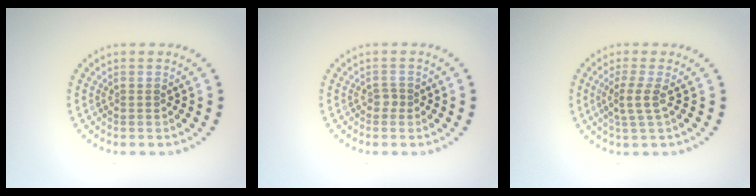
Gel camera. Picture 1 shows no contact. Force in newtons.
{"total": 0.8, "press": 0.6, "slide": 0.5}
{"total": 2.1, "press": 1.7, "slide": 1.2}